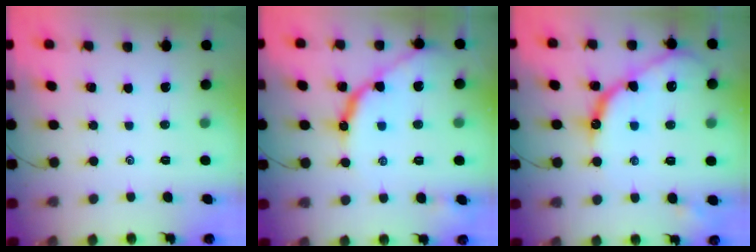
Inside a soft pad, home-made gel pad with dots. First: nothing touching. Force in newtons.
{"total": 11.2, "press": 11.2, "slide": 0.6}
{"total": 14.2, "press": 14.1, "slide": 1.1}